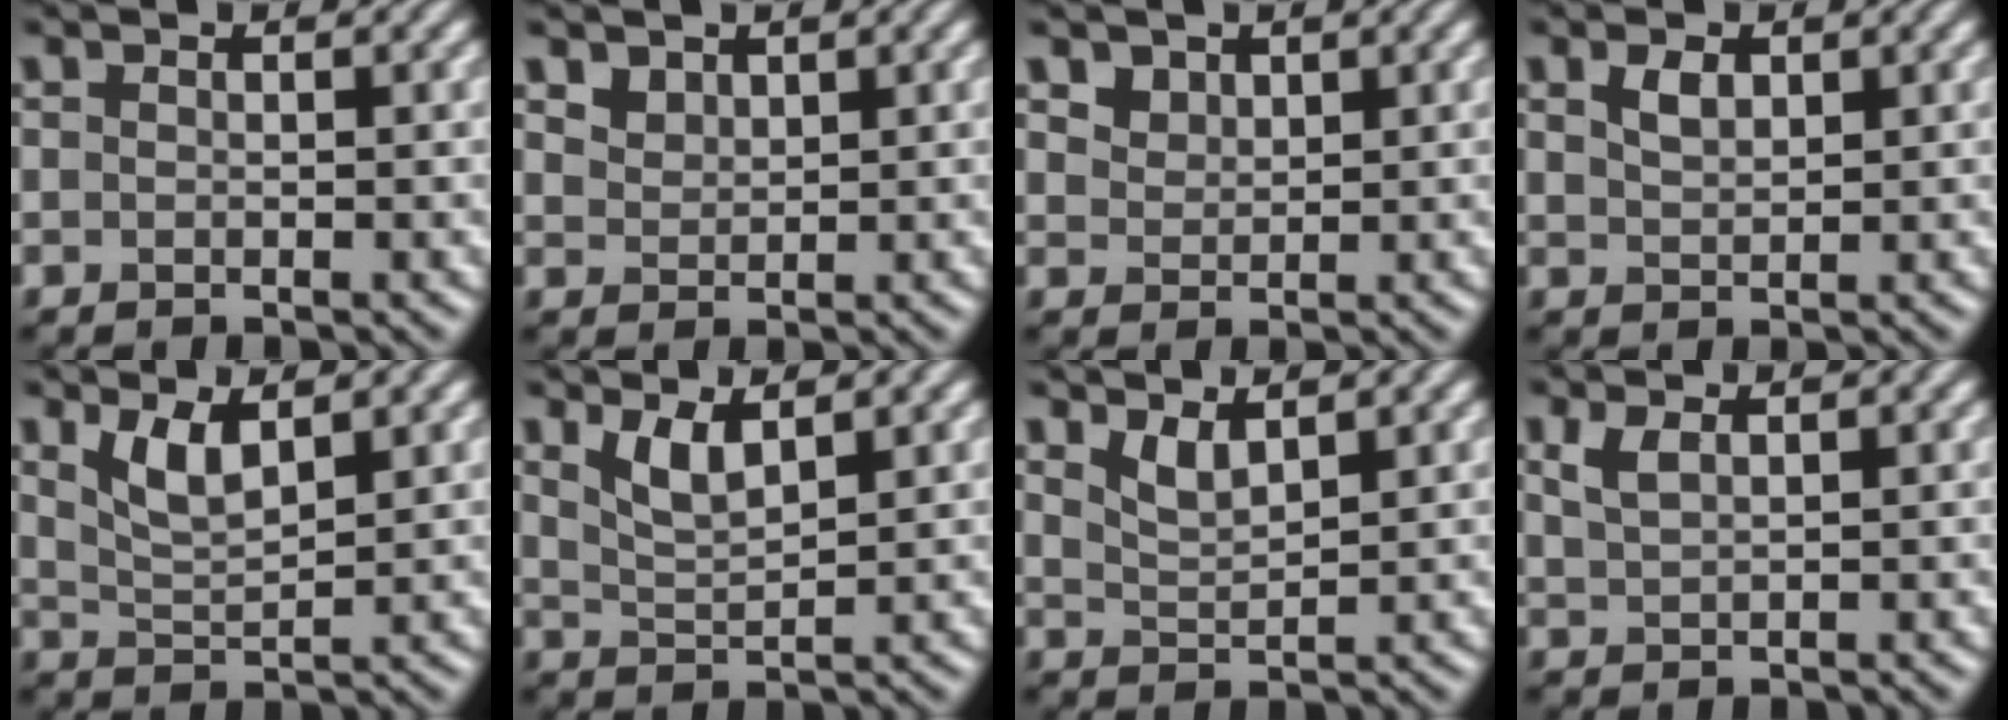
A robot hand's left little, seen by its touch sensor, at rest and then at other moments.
{"total": 1.8, "force": [1.4, 1.0, 0.5], "torque": [-0.016, -0.007, 0.034]}
{"total": 2.4, "force": [1.7, 1.5, 0.8], "torque": [-0.026, -0.007, 0.040]}
{"total": 1.7, "force": [1.0, 0.9, 1.0], "torque": [-0.022, 0.002, 0.022]}
{"total": 3.0, "force": [1.8, 0.9, 2.3], "torque": [-0.050, -0.008, 0.039]}
{"total": 2.7, "force": [1.7, 0.7, 1.9], "torque": [-0.042, -0.008, 0.038]}
{"total": 2.0, "force": [1.5, 0.5, 1.3], "torque": [-0.028, -0.008, 0.034]}
{"total": 1.6, "force": [1.0, 0.6, 1.2], "torque": [-0.029, 0.002, 0.024]}